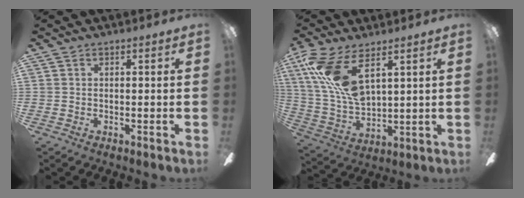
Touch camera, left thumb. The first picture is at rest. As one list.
[{"total": 15.7, "force": [7.7, 6.6, 12.0], "torque": [-0.266, -0.028, 0.140]}]